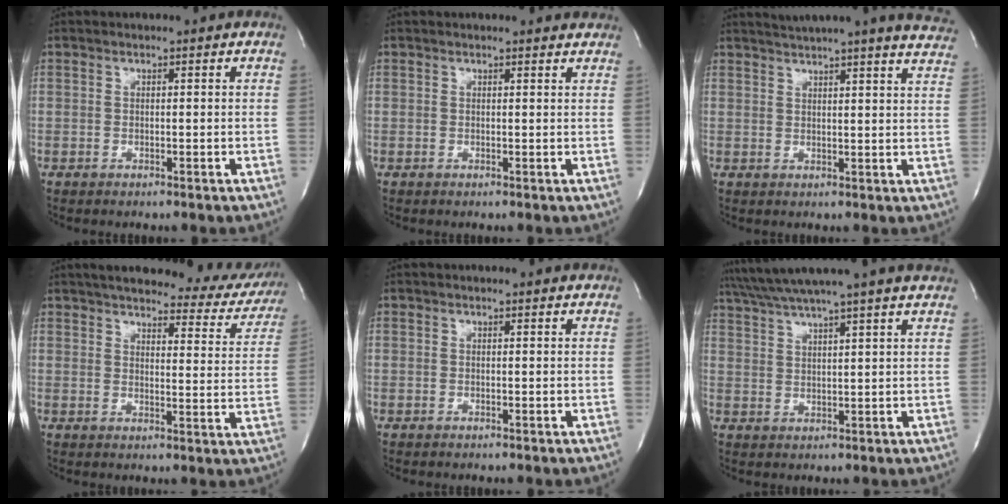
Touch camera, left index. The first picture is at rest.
{"total": 3.2, "force": [3.1, 0.7, 0.3], "torque": [-0.006, 0.000, 0.020]}
{"total": 17.4, "force": [15.9, 0.0, 7.0], "torque": [-0.101, -0.035, 0.188]}
{"total": 22.4, "force": [20.1, 5.5, 8.3], "torque": [-0.107, -0.036, 0.224]}
{"total": 2.3, "force": [2.2, 0.5, 0.3], "torque": [-0.012, 0.005, 0.017]}
{"total": 16.8, "force": [14.9, -1.4, 7.6], "torque": [-0.142, 0.009, 0.206]}